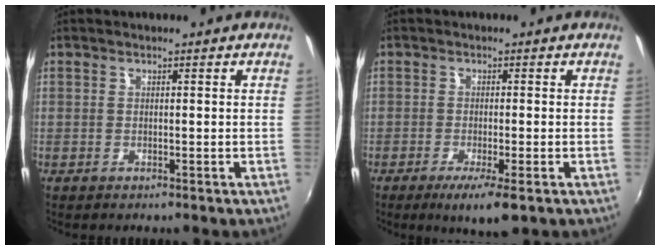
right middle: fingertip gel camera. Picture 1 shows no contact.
{"total": 5.1, "force": [-2.9, 0.7, 4.2], "torque": [-0.081, -0.017, -0.047]}